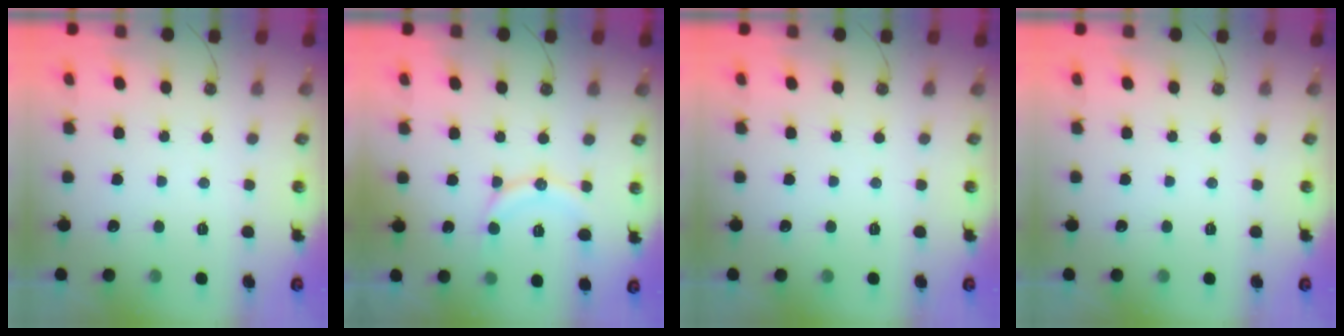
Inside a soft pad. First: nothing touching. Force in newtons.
{"total": 10.6, "press": 10.6, "slide": 0.3}
{"total": 0.0}
{"total": 0.0}